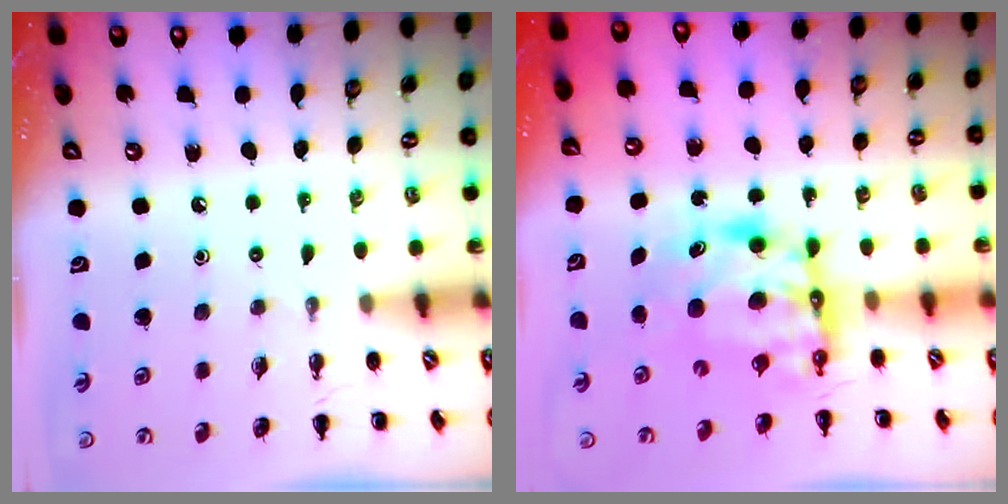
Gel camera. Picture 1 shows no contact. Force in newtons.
{"total": 7.1, "press": 7.0, "slide": 1.4}